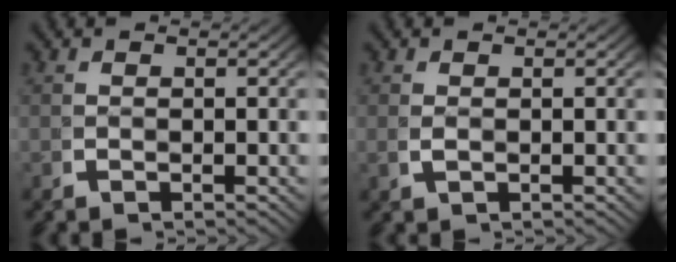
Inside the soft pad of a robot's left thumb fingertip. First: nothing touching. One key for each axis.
{"total": 0.5, "fx": 0.2, "fy": 0.1, "fz": 0.4, "tx": -0.018, "ty": -0.005, "tz": 0.011}